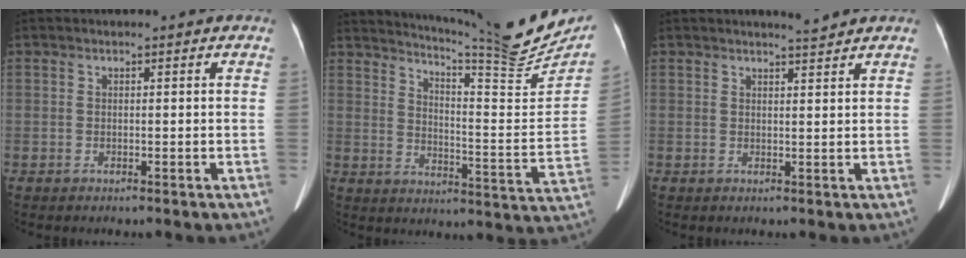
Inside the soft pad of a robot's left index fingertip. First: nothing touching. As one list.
[{"total": 19.7, "force": [17.9, 0.2, 8.3], "torque": [-0.133, -0.076, 0.234]}, {"total": 2.0, "force": [1.9, -0.5, 0.3], "torque": [-0.008, -0.013, 0.031]}]